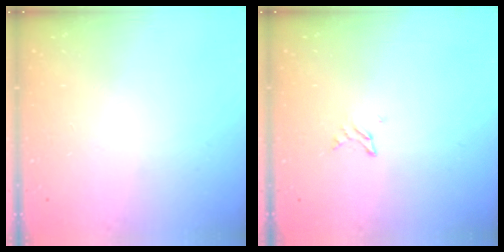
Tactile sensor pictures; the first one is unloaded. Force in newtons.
{"total": 2.2, "press": 2.2, "slide": 0.3}